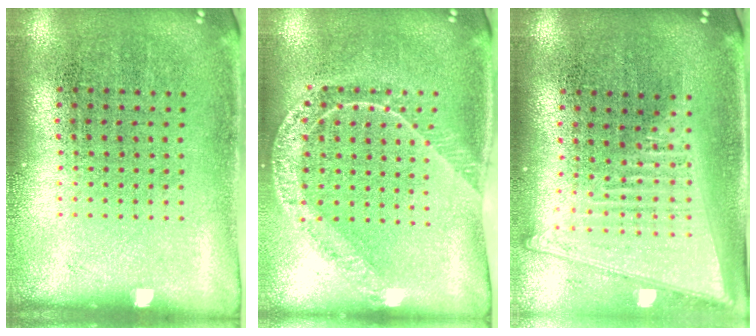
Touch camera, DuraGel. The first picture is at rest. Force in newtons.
{"total": 1.3, "press": 1.3, "slide": 0.2}
{"total": 2.0, "press": 1.7, "slide": 1.0}